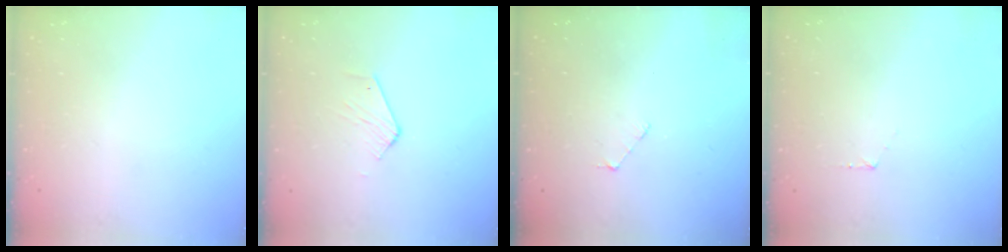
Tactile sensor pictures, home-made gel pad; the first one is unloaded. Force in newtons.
{"total": 2.6, "press": 2.6, "slide": 0.1}
{"total": 1.9, "press": 1.9, "slide": 0.2}
{"total": 4.2, "press": 4.1, "slide": 0.4}